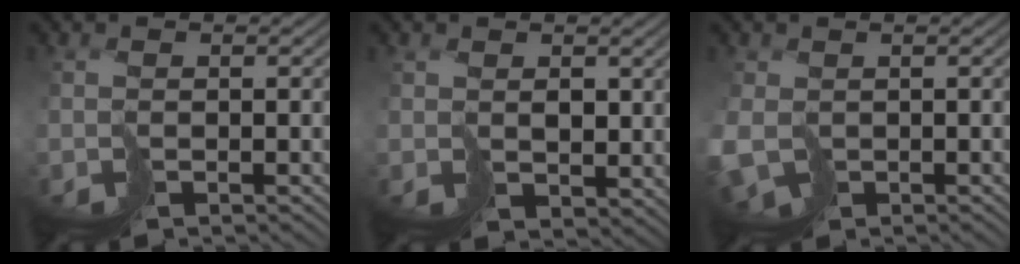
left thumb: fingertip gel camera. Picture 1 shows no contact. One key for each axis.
{"total": 2.8, "fx": 2.1, "fy": 1.6, "fz": 1.1, "tx": -0.022, "ty": -0.003, "tz": 0.051}
{"total": 4.1, "fx": -1.0, "fy": 3.1, "fz": 2.6, "tx": -0.068, "ty": -0.016, "tz": -0.013}